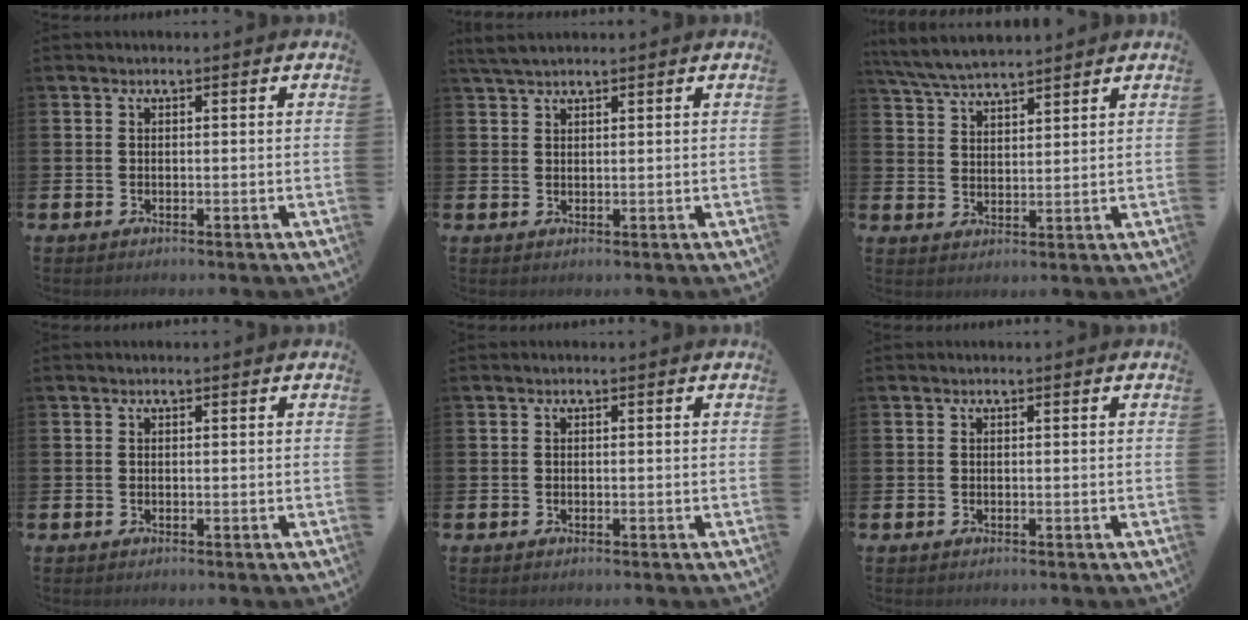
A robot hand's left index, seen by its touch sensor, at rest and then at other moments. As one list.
[{"total": 2.7, "force": [2.3, 0.7, 1.2], "torque": [-0.022, -0.002, 0.042]}, {"total": 5.6, "force": [5.5, 0.5, 1.3], "torque": [-0.048, -0.021, 0.101]}, {"total": 0.0}, {"total": 0.0}, {"total": 0.0}]